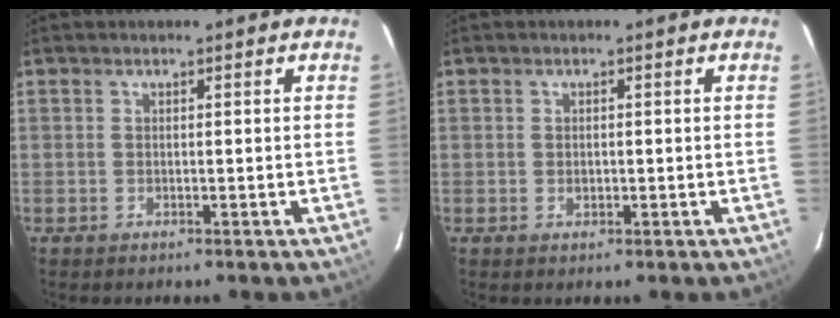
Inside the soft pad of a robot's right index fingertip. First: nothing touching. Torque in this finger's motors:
{"motor_torque": [-0.13, -0.08, -0.04, -0.02]}